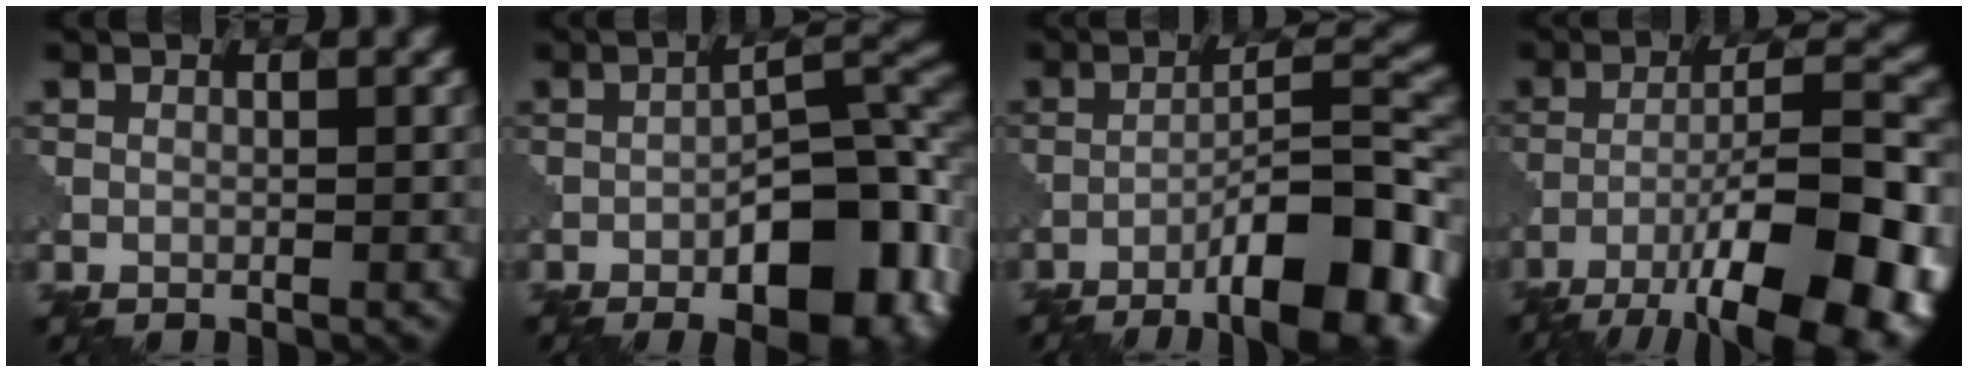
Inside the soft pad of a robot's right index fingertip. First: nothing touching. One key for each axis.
{"total": 11.9, "fx": -5.4, "fy": 4.6, "fz": 9.5, "tx": -0.128, "ty": 0.004, "tz": -0.080}
{"total": 10.6, "fx": -6.1, "fy": 2.0, "fz": 8.4, "tx": -0.126, "ty": 0.017, "tz": -0.098}
{"total": 15.3, "fx": -8.8, "fy": 4.5, "fz": 11.6, "tx": -0.185, "ty": 0.005, "tz": -0.129}